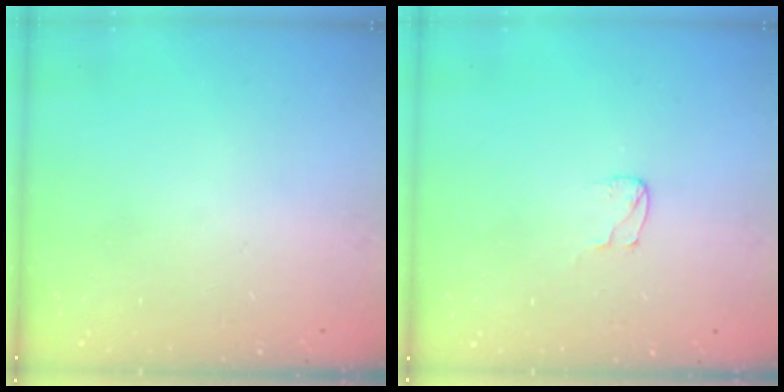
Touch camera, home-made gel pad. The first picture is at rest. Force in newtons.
{"total": 4.4, "press": 4.4, "slide": 0.4}